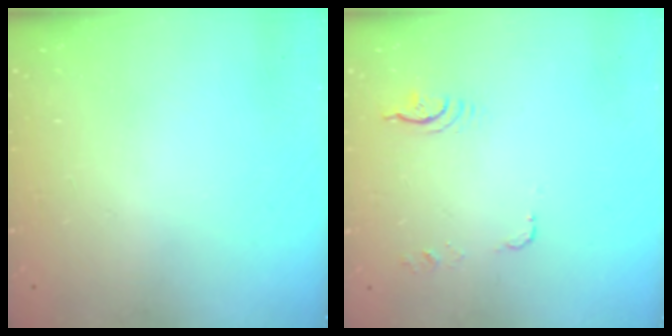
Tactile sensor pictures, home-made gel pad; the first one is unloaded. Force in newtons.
{"total": 14.8, "press": 7.2, "slide": 12.9}